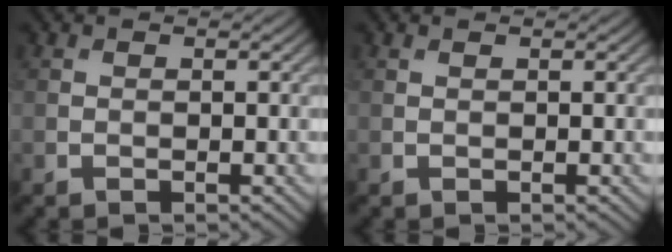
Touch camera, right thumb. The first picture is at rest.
{"total": 0.0}